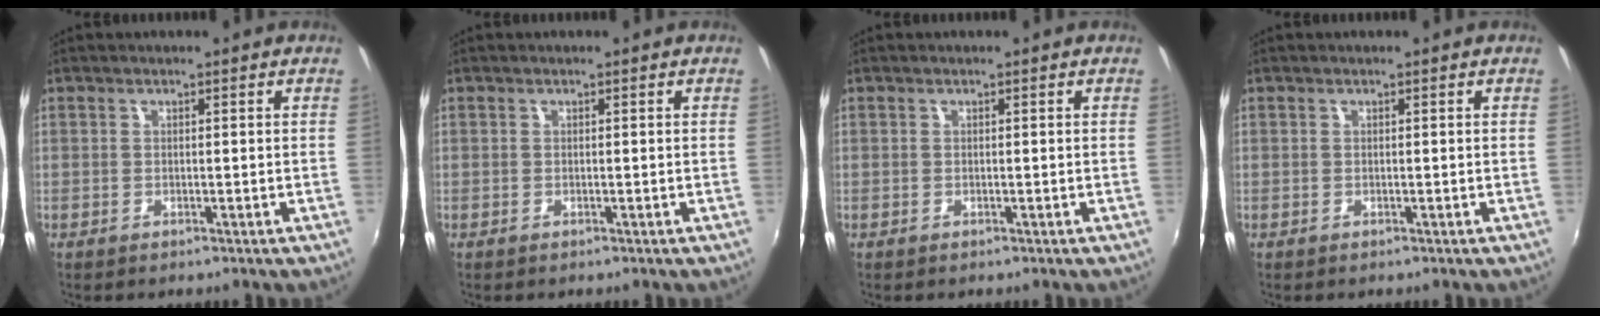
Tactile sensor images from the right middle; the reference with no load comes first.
{"total": 0.0}
{"total": 0.0}
{"total": 0.0}